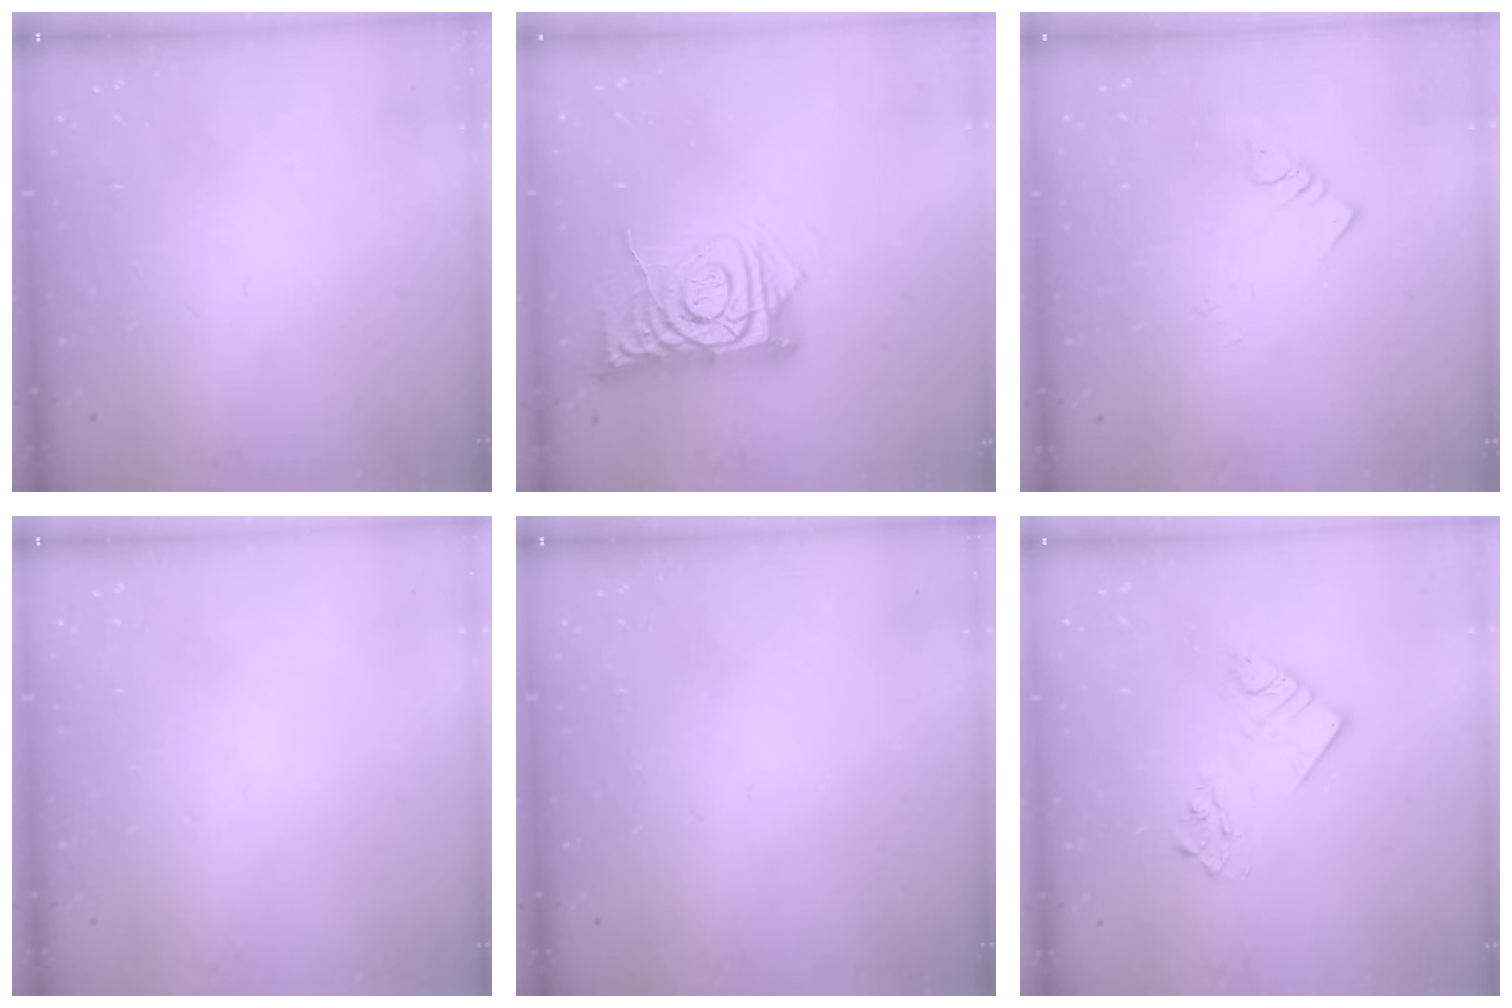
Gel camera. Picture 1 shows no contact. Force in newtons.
{"total": 12.0, "press": 11.9, "slide": 1.2}
{"total": 1.9, "press": 1.9, "slide": 0.1}
{"total": 0.0}
{"total": 0.0}
{"total": 7.1, "press": 7.1, "slide": 0.2}